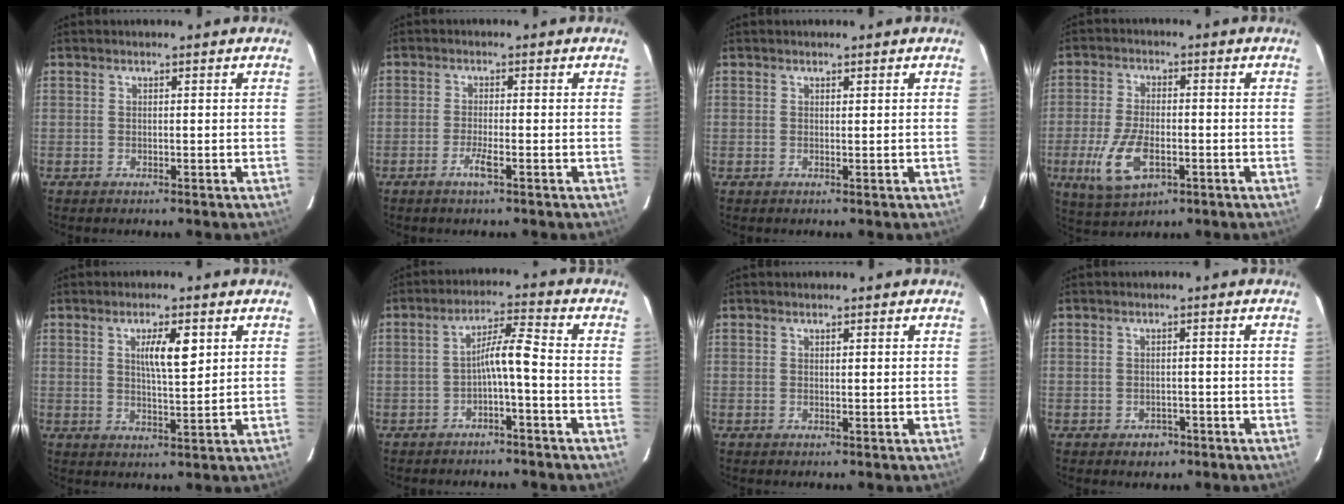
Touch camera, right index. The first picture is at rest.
{"total": 2.6, "force": [-1.3, 0.1, 2.2], "torque": [-0.043, -0.003, -0.026]}
{"total": 0.0}
{"total": 8.6, "force": [-3.0, 4.1, 7.0], "torque": [-0.153, -0.008, -0.047]}
{"total": 5.8, "force": [2.2, 1.1, 5.3], "torque": [-0.091, 0.001, 0.038]}
{"total": 5.2, "force": [-1.5, 0.0, 5.0], "torque": [-0.083, 0.020, -0.023]}
{"total": 0.8, "force": [0.5, 0.1, 0.6], "torque": [-0.014, 0.003, 0.008]}
{"total": 2.2, "force": [-1.2, 1.7, 0.7], "torque": [-0.006, 0.005, -0.011]}